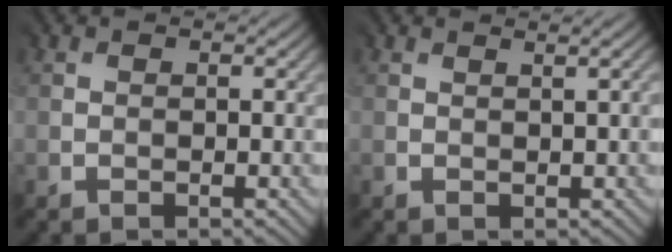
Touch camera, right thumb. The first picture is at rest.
{"total": 1.0, "force": [0.8, -0.6, 0.1], "torque": [-0.005, 0.003, 0.015]}